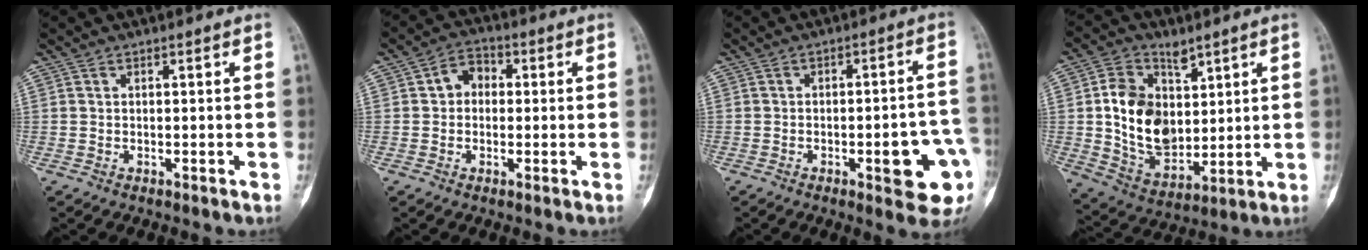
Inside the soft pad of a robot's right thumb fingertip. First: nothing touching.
{"total": 5.3, "force": [0.5, 4.4, 3.0], "torque": [-0.023, 0.018, -0.001]}
{"total": 11.8, "force": [-3.9, 3.6, 10.5], "torque": [-0.107, 0.023, -0.040]}
{"total": 14.8, "force": [3.3, 10.7, 9.7], "torque": [-0.134, -0.021, 0.073]}